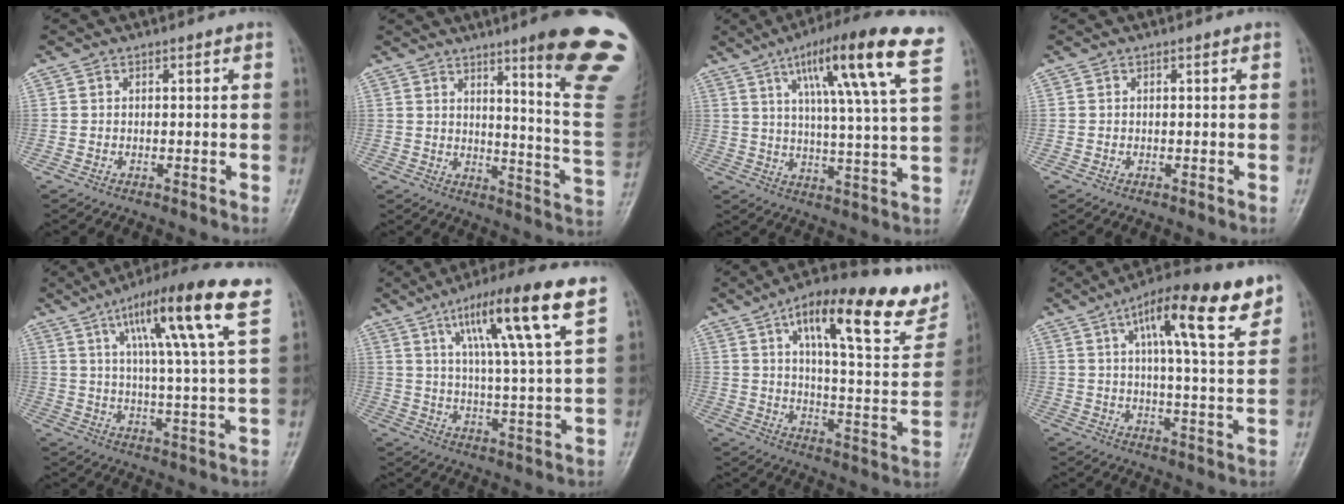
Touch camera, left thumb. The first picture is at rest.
{"total": 19.8, "force": [11.8, 1.4, 15.8], "torque": [-0.175, -0.077, 0.154]}
{"total": 18.2, "force": [9.1, 1.3, 15.7], "torque": [-0.237, -0.023, 0.133]}
{"total": 0.0}
{"total": 18.0, "force": [9.0, 1.2, 15.5], "torque": [-0.239, -0.023, 0.134]}
{"total": 16.1, "force": [8.3, 1.3, 13.8], "torque": [-0.226, -0.026, 0.134]}
{"total": 25.3, "force": [14.4, 7.8, 19.3], "torque": [-0.234, -0.032, 0.210]}
{"total": 16.7, "force": [8.9, 4.1, 13.6], "torque": [-0.188, -0.023, 0.131]}